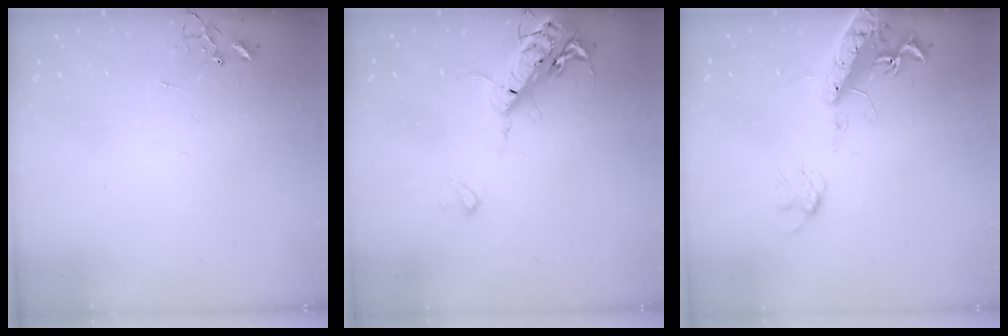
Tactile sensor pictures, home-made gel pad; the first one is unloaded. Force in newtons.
{"total": 17.5, "press": 17.2, "slide": 3.6}
{"total": 16.2, "press": 15.7, "slide": 3.7}